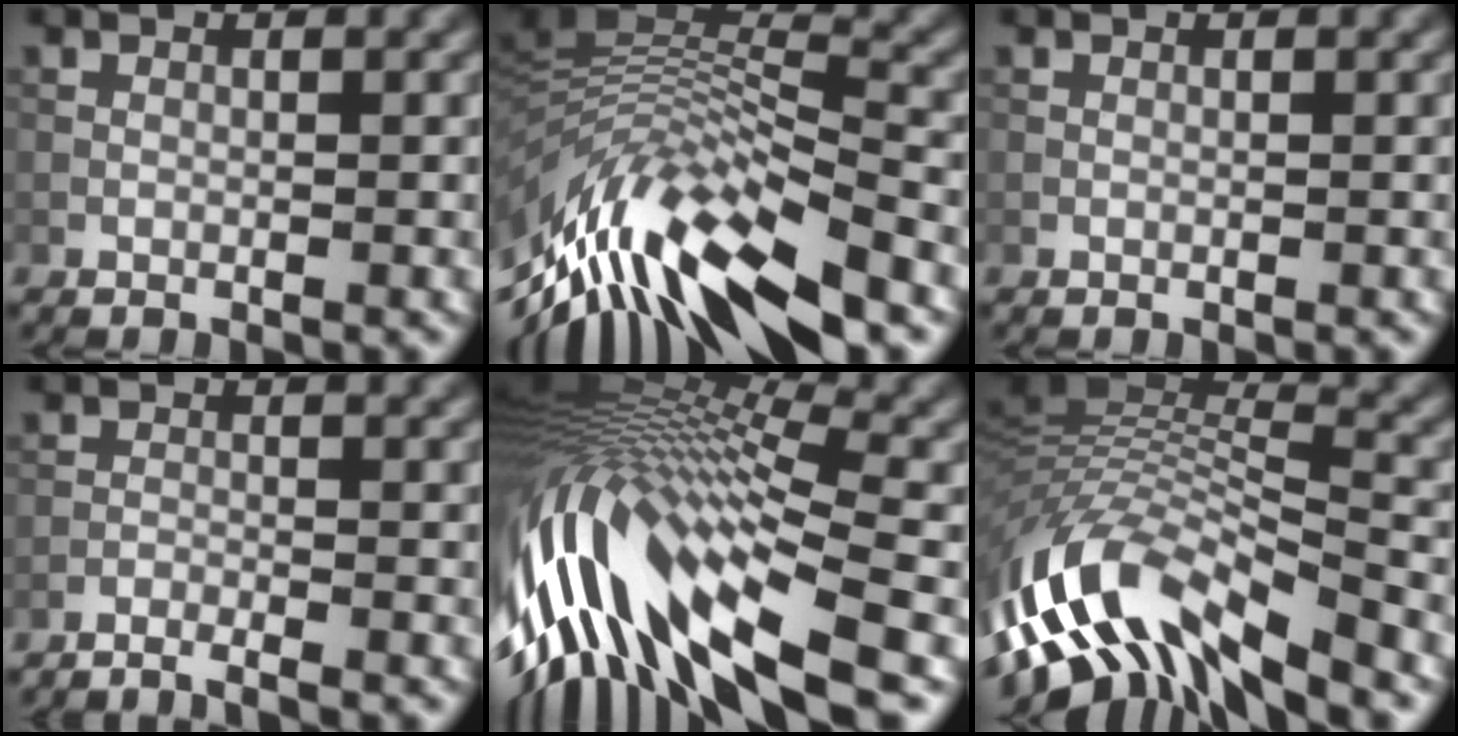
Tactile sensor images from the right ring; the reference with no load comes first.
{"total": 12.5, "force": [-6.4, 4.3, 9.9], "torque": [-0.197, 0.022, -0.109]}
{"total": 0.0}
{"total": 2.6, "force": [-2.4, 0.1, 1.0], "torque": [-0.021, -0.004, -0.045]}
{"total": 15.3, "force": [-4.0, 5.5, 13.7], "torque": [-0.286, 0.012, -0.067]}
{"total": 13.5, "force": [-6.8, 5.0, 10.5], "torque": [-0.209, 0.016, -0.114]}